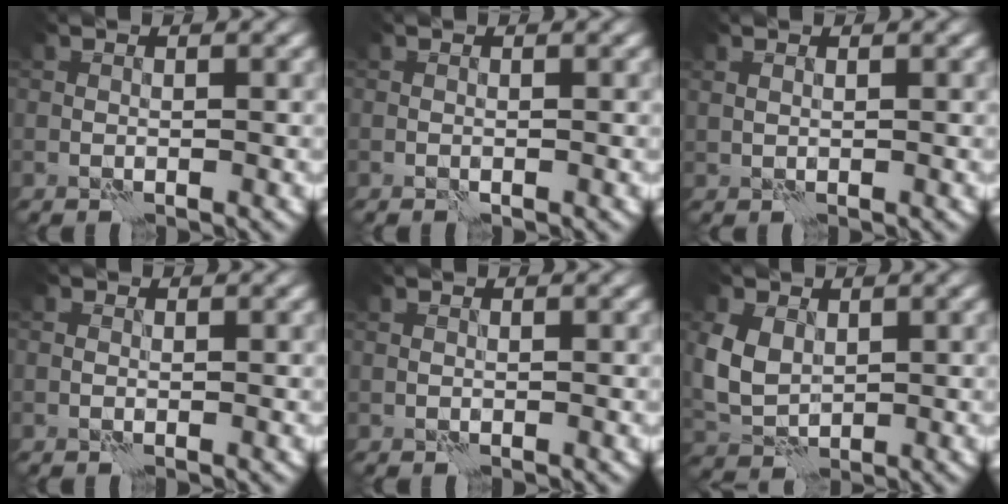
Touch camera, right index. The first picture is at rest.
{"total": 0.0}
{"total": 0.5, "force": [0.5, 0.1, 0.0], "torque": [0.001, -0.003, 0.014]}
{"total": 0.0}
{"total": 0.0}
{"total": 4.5, "force": [1.1, 3.3, 2.9], "torque": [-0.076, 0.000, 0.021]}